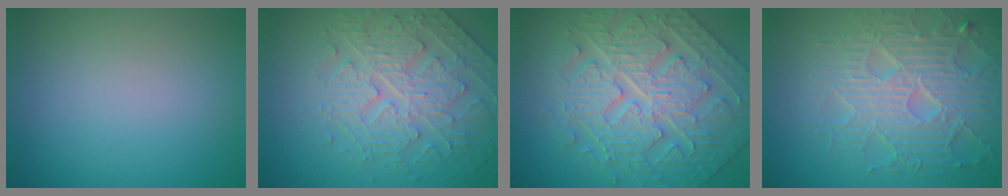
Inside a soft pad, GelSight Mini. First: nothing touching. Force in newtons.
{"total": 4.3, "press": 4.2, "slide": 0.9}
{"total": 7.2, "press": 6.2, "slide": 3.7}
{"total": 7.4, "press": 5.9, "slide": 4.4}